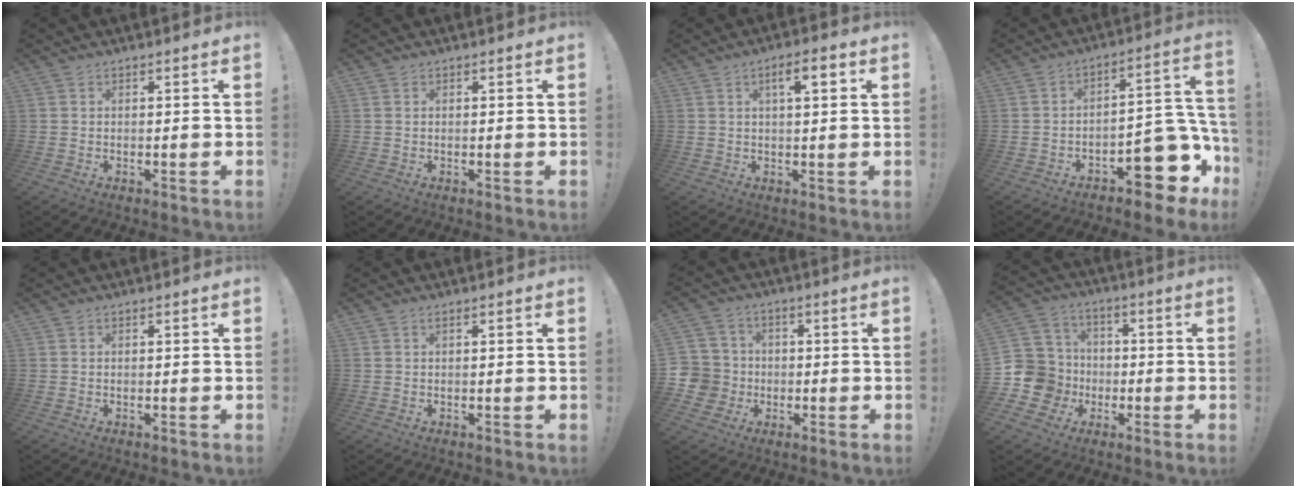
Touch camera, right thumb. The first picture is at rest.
{"total": 0.0}
{"total": 5.6, "force": [2.1, 1.5, 5.0], "torque": [-0.070, -0.005, 0.026]}
{"total": 13.8, "force": [-7.7, 6.6, 9.5], "torque": [-0.074, 0.034, -0.118]}
{"total": 0.0}
{"total": 0.5, "force": [0.1, 0.0, 0.5], "torque": [-0.006, -0.002, 0.000]}
{"total": 8.3, "force": [-1.3, 8.0, 1.7], "torque": [-0.046, 0.015, -0.020]}
{"total": 13.5, "force": [-3.3, 12.5, 4.0], "torque": [-0.082, 0.028, -0.049]}